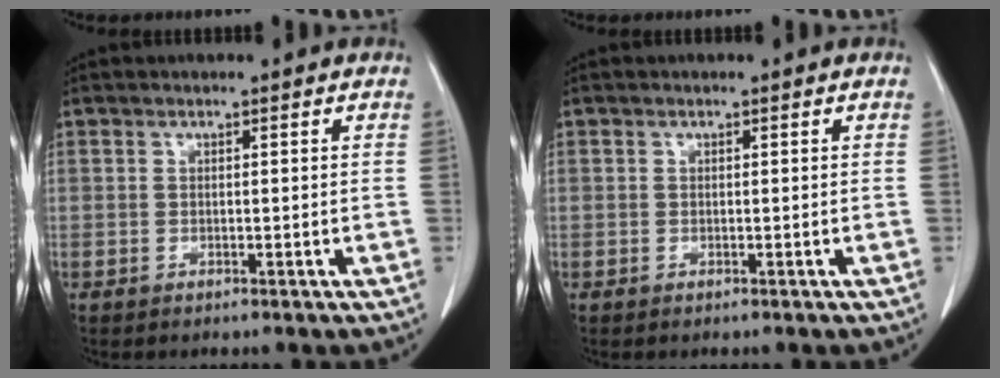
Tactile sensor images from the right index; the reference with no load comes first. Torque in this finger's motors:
{"motor_torque": [-0.28, 0.03, -0.71, -0.13]}